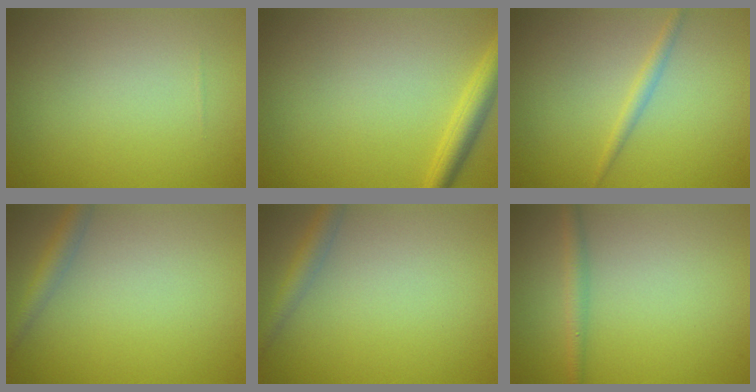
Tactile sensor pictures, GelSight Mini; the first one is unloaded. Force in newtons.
{"total": 2.7, "press": 2.7, "slide": 0.2}
{"total": 1.3, "press": 1.3, "slide": 0.0}
{"total": 1.8, "press": 1.8, "slide": 0.0}
{"total": 1.8, "press": 1.8, "slide": 0.0}
{"total": 1.6, "press": 1.6, "slide": 0.1}